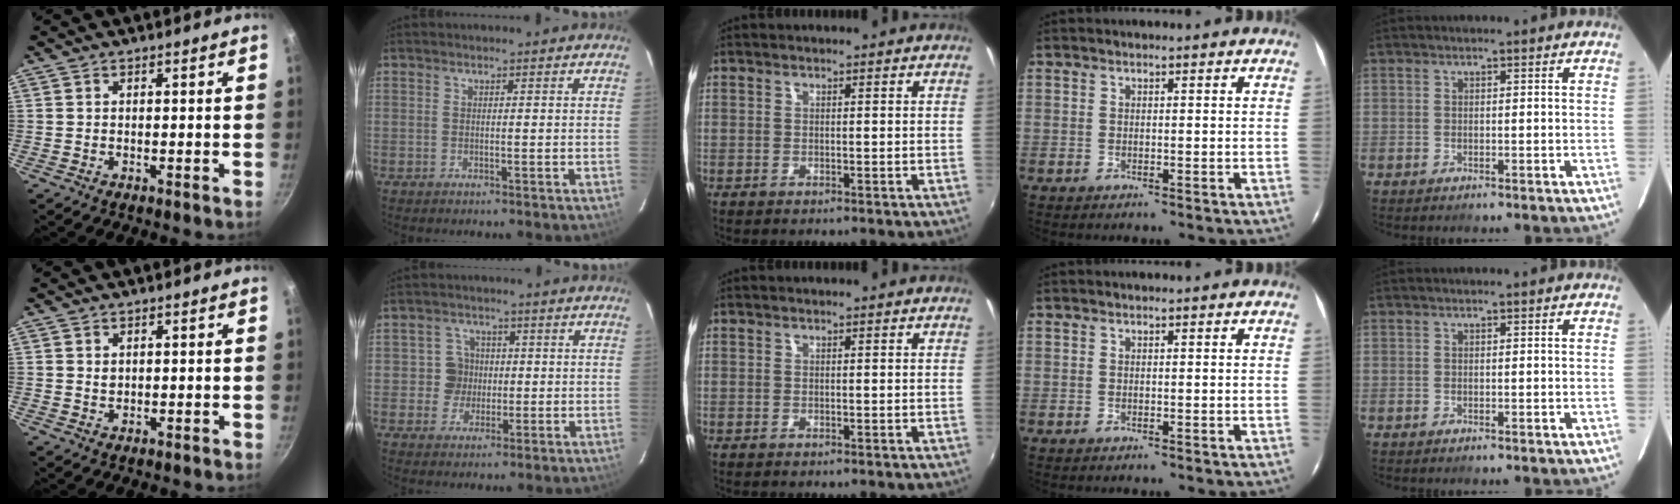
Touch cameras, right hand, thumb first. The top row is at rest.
{"thumb": {"total": 1.2, "force": [0.4, 1.0, 0.5], "torque": [-0.006, 0.000, 0.007]}, "index": {"total": 4.5, "force": [-0.1, 4.5, 0.3], "torque": [0.000, 0.012, -0.003]}}